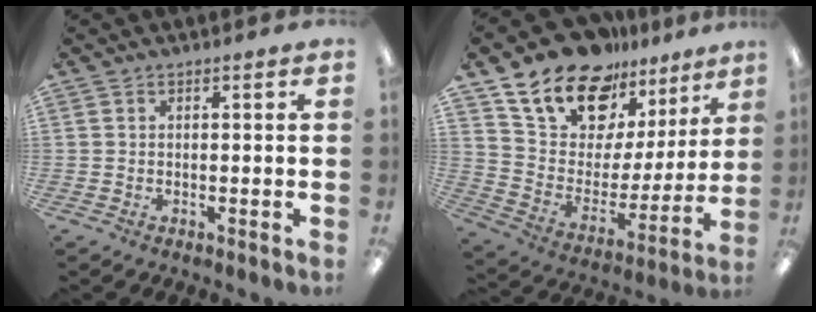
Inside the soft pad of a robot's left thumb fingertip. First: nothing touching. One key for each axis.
{"total": 19.1, "fx": 14.2, "fy": 10.6, "fz": 7.1, "tx": -0.146, "ty": -0.099, "tz": 0.259}